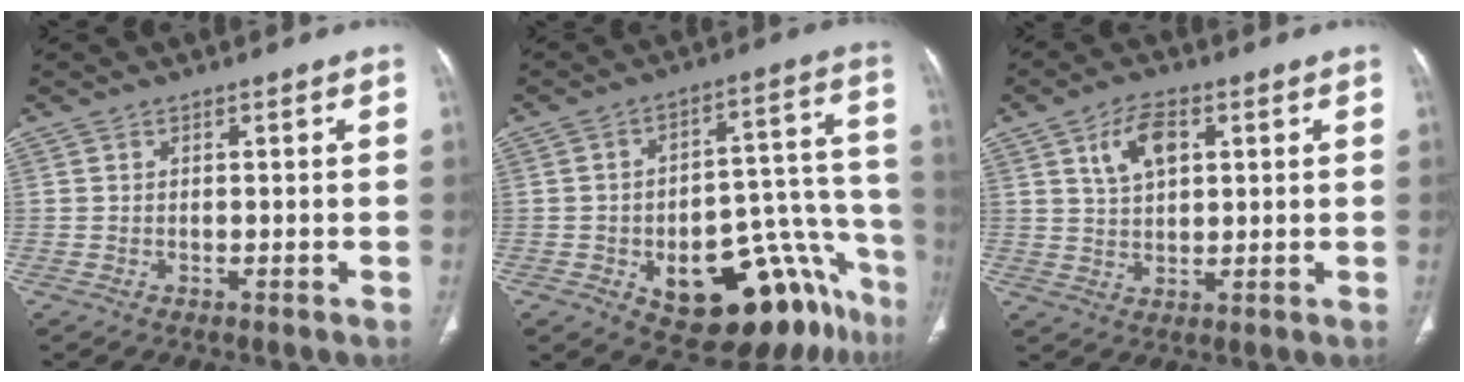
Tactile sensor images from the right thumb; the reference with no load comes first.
{"total": 22.5, "force": [-11.8, 10.5, 16.0], "torque": [-0.125, 0.101, -0.153]}
{"total": 7.4, "force": [2.9, 4.2, 5.4], "torque": [-0.086, -0.004, 0.055]}